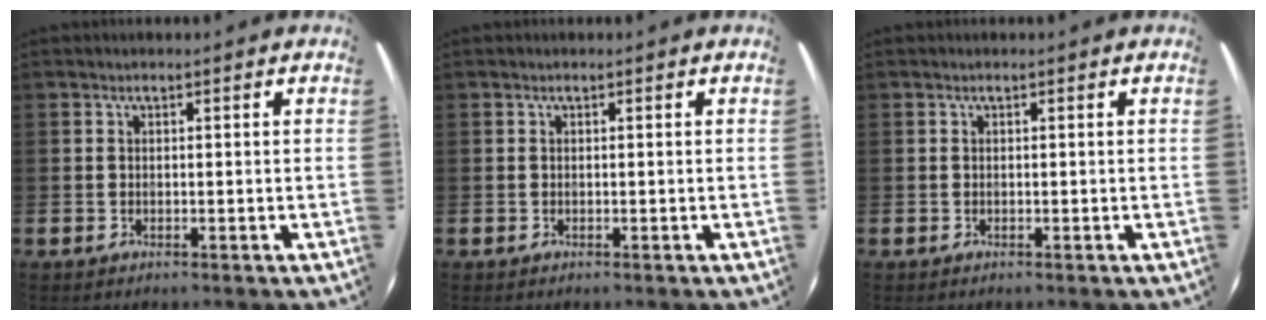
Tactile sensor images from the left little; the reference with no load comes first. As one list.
[{"total": 0.0}, {"total": 0.0}]